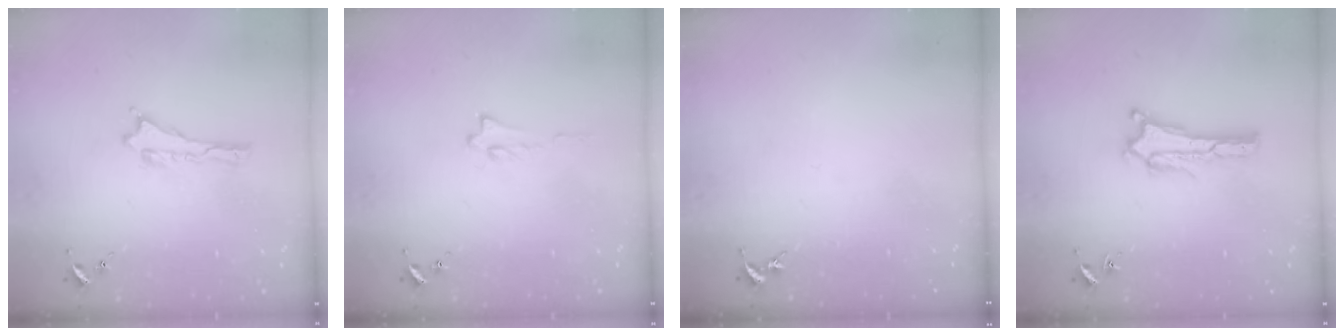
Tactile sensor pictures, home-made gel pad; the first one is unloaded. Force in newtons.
{"total": 0.6, "press": 0.6, "slide": 0.1}
{"total": 0.0}
{"total": 0.6, "press": 0.5, "slide": 0.2}